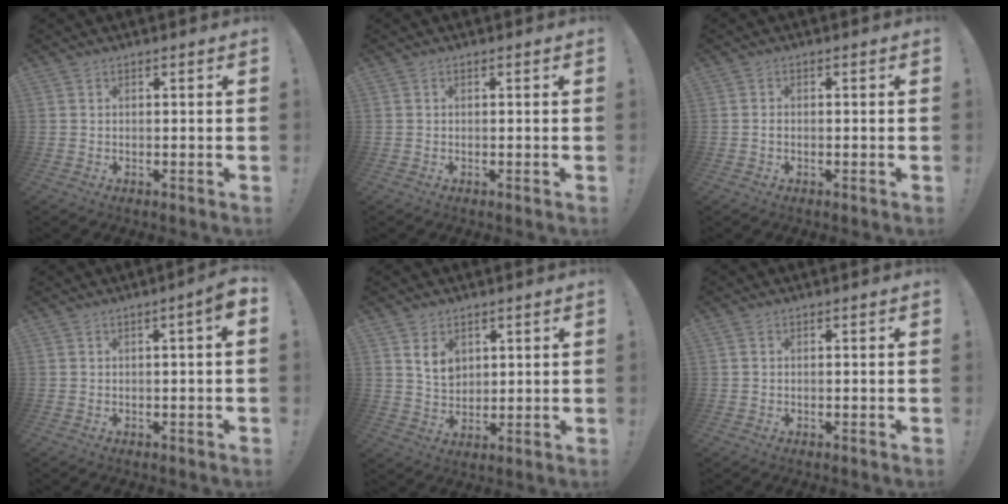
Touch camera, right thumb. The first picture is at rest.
{"total": 0.0}
{"total": 0.5, "force": [-0.3, 0.3, 0.3], "torque": [-0.007, 0.002, -0.005]}
{"total": 3.3, "force": [0.5, 0.1, 3.3], "torque": [-0.051, -0.004, 0.005]}
{"total": 7.1, "force": [3.4, 5.3, 3.4], "torque": [-0.048, -0.015, 0.065]}
{"total": 0.7, "force": [0.2, 0.5, 0.4], "torque": [-0.011, 0.003, 0.003]}